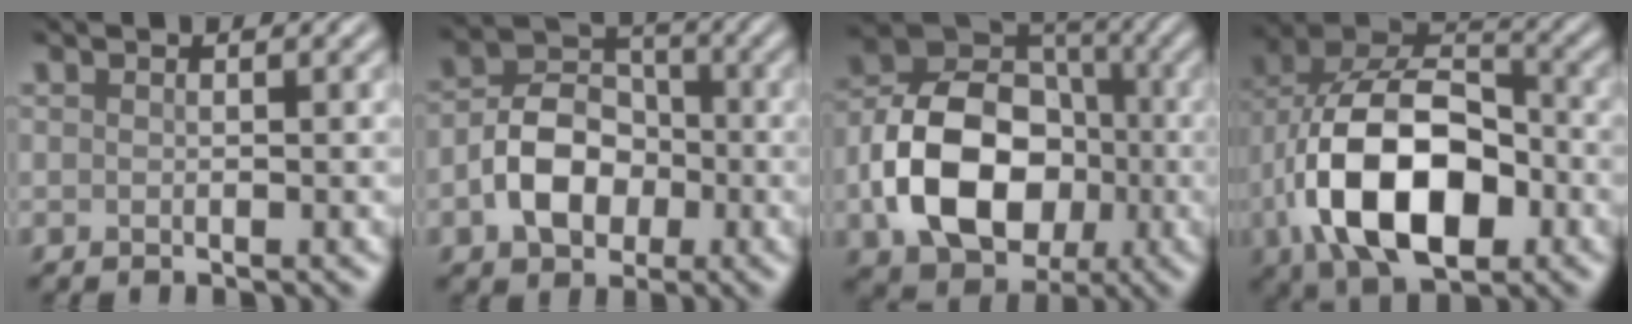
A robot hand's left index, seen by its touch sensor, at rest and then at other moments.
{"total": 5.8, "force": [-1.5, 4.4, 3.6], "torque": [-0.062, 0.006, -0.031]}
{"total": 11.3, "force": [-2.4, 8.4, 7.2], "torque": [-0.137, 0.003, -0.048]}
{"total": 13.3, "force": [-3.7, 7.8, 10.1], "torque": [-0.197, -0.004, -0.080]}